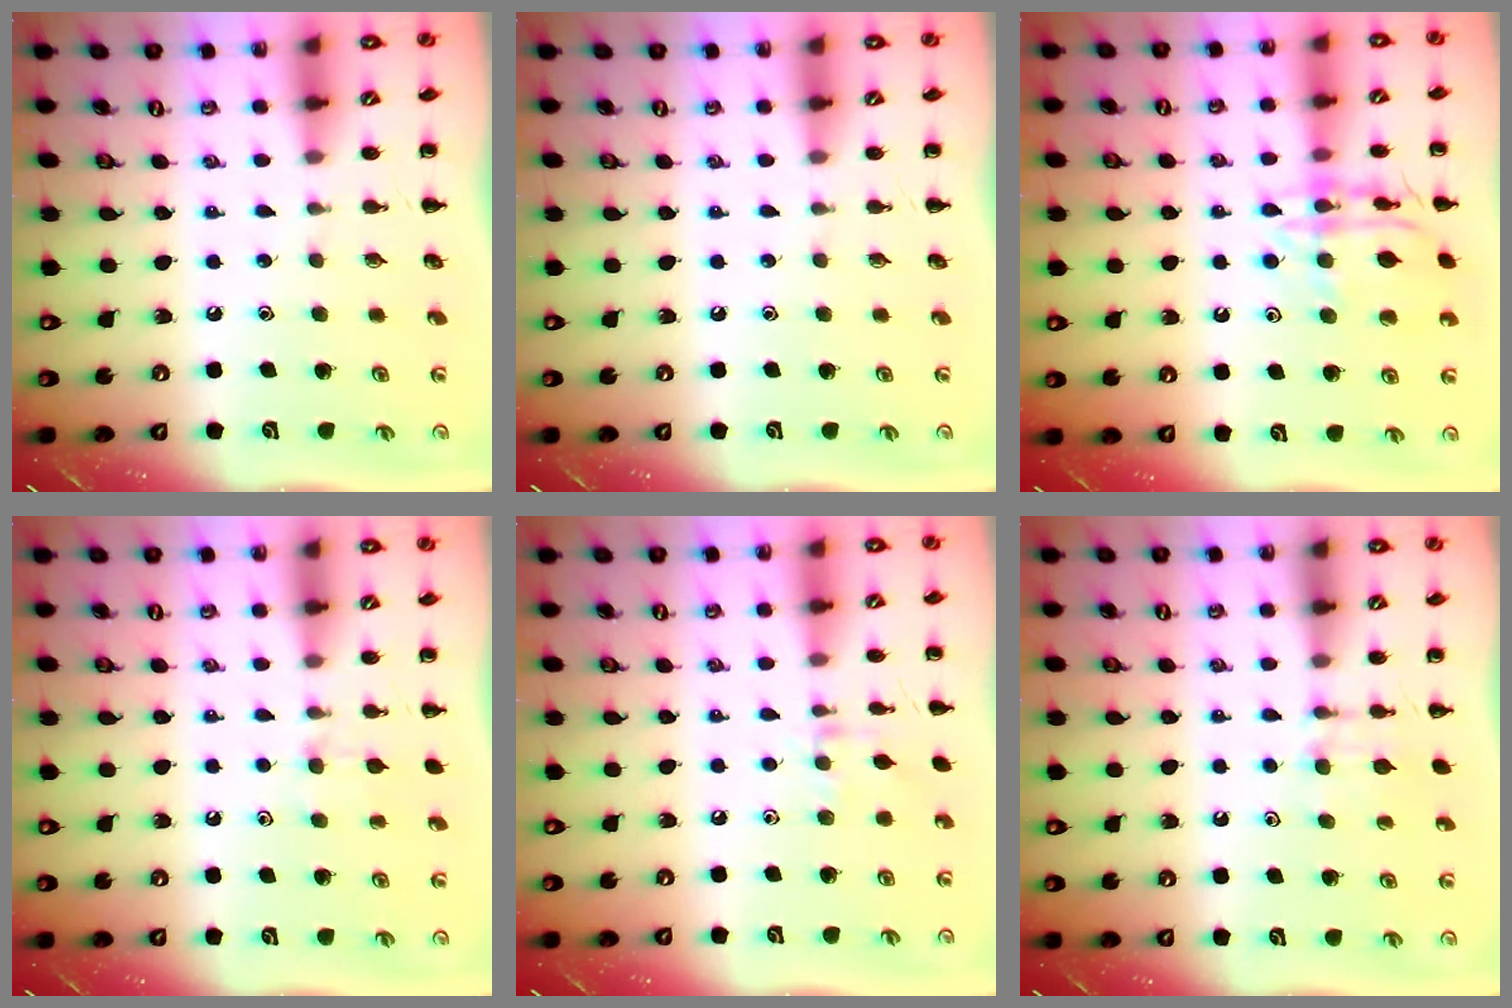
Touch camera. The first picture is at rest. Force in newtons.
{"total": 0.0}
{"total": 13.6, "press": 13.5, "slide": 1.2}
{"total": 6.1, "press": 5.9, "slide": 1.8}
{"total": 6.7, "press": 6.5, "slide": 1.7}
{"total": 7.8, "press": 7.5, "slide": 2.0}